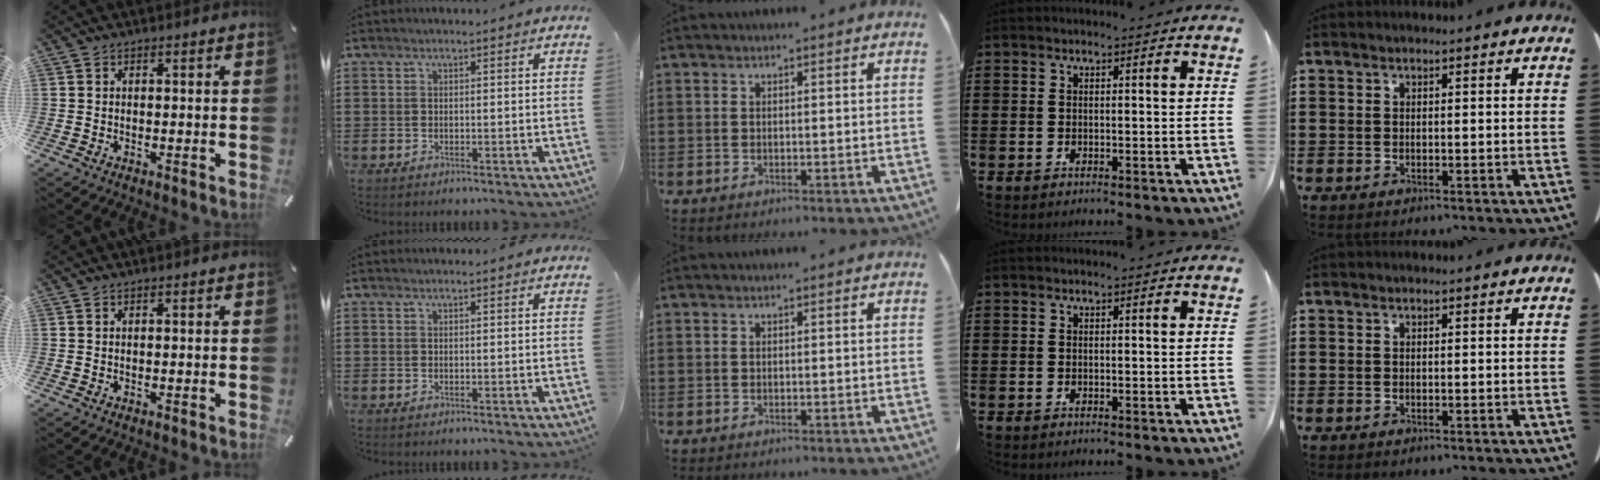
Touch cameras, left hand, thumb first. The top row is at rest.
{}